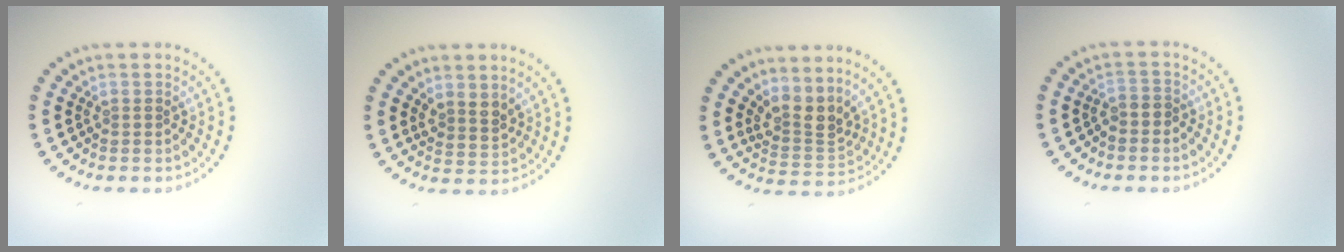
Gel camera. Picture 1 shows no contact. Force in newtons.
{"total": 2.0, "press": 1.6, "slide": 1.1}
{"total": 3.2, "press": 2.2, "slide": 2.3}
{"total": 1.0, "press": 0.7, "slide": 0.6}